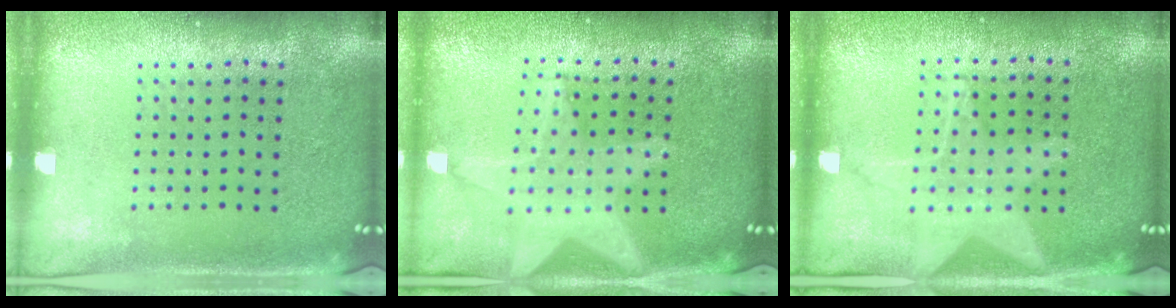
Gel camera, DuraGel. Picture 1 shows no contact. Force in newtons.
{"total": 2.1, "press": 1.7, "slide": 1.2}
{"total": 1.1, "press": 1.1, "slide": 0.3}